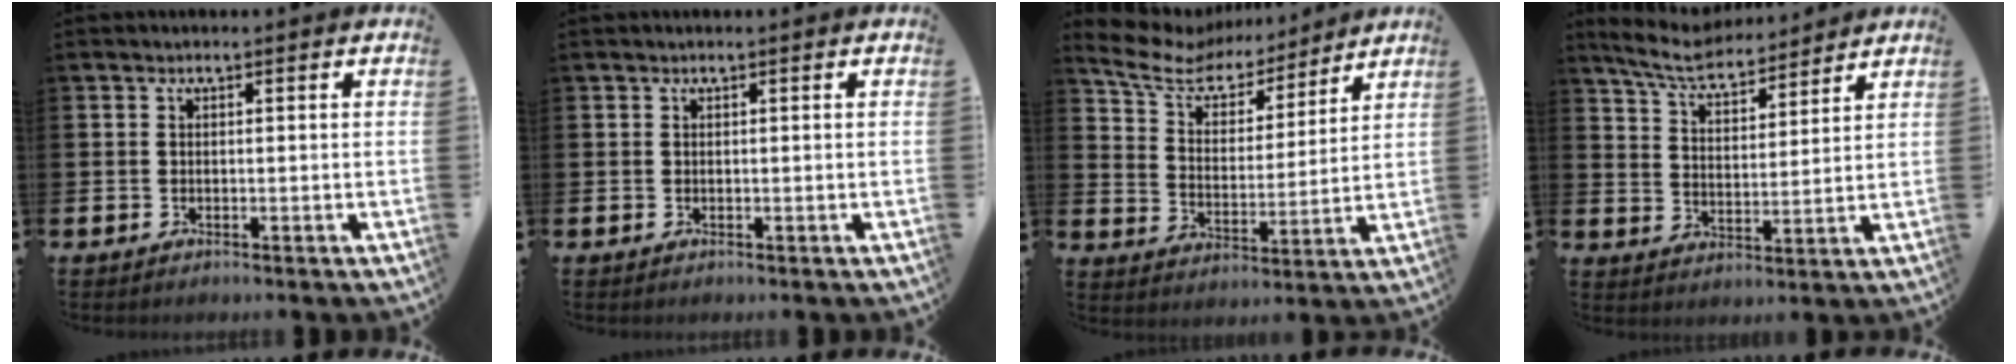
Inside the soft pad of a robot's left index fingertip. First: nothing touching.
{"total": 0.0}
{"total": 7.9, "force": [6.8, 3.3, 2.1], "torque": [-0.071, -0.048, 0.117]}
{"total": 6.9, "force": [6.5, 1.1, 2.0], "torque": [-0.063, -0.033, 0.115]}